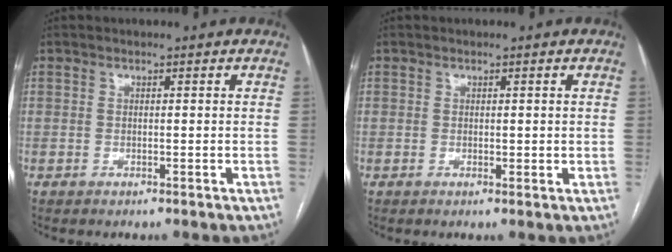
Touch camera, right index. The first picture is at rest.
{"total": 1.0, "force": [0.3, 0.7, 0.6], "torque": [-0.006, -0.002, 0.007]}